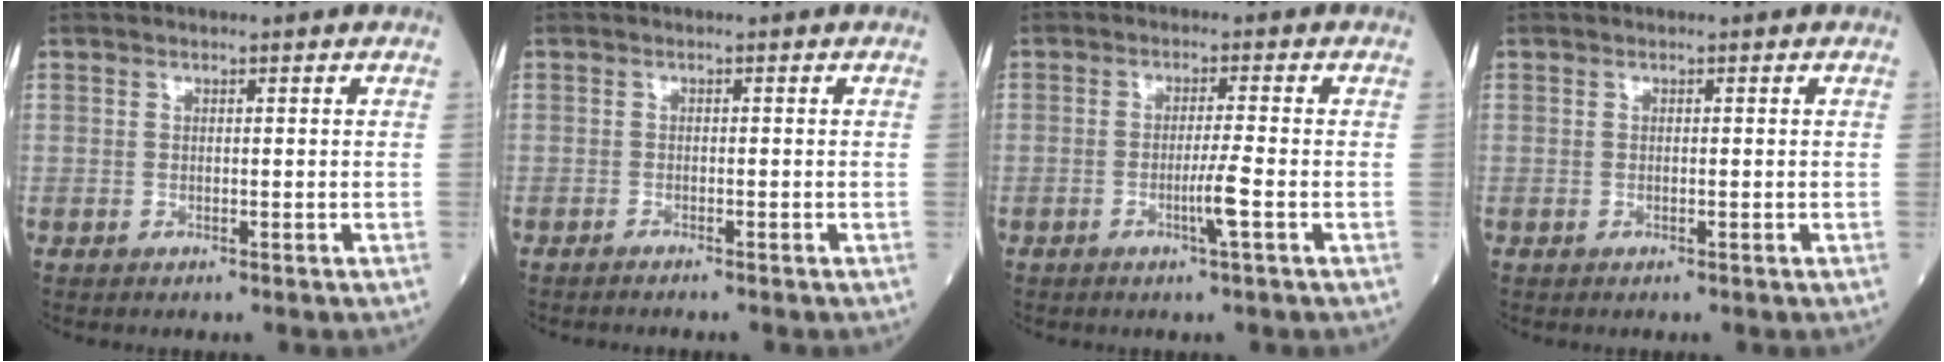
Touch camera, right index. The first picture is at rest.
{"total": 1.0, "force": [-0.9, -0.1, 0.3], "torque": [-0.008, -0.001, -0.014]}
{"total": 3.5, "force": [-1.3, -0.9, 3.1], "torque": [-0.060, -0.007, -0.025]}
{"total": 0.0}